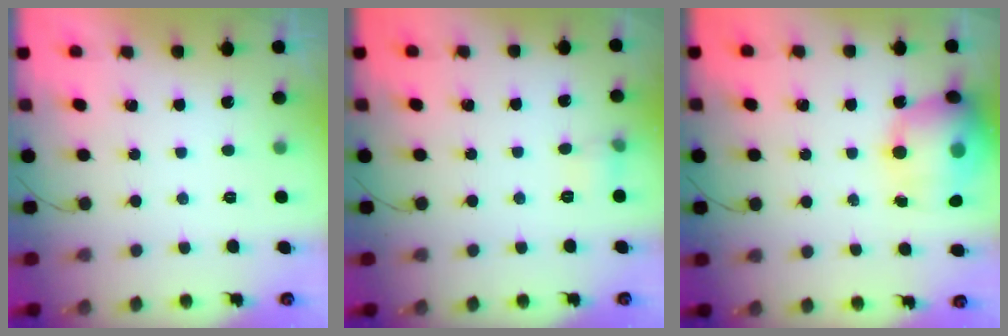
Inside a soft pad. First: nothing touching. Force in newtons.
{"total": 5.1, "press": 4.8, "slide": 1.6}
{"total": 19.8, "press": 19.5, "slide": 3.8}